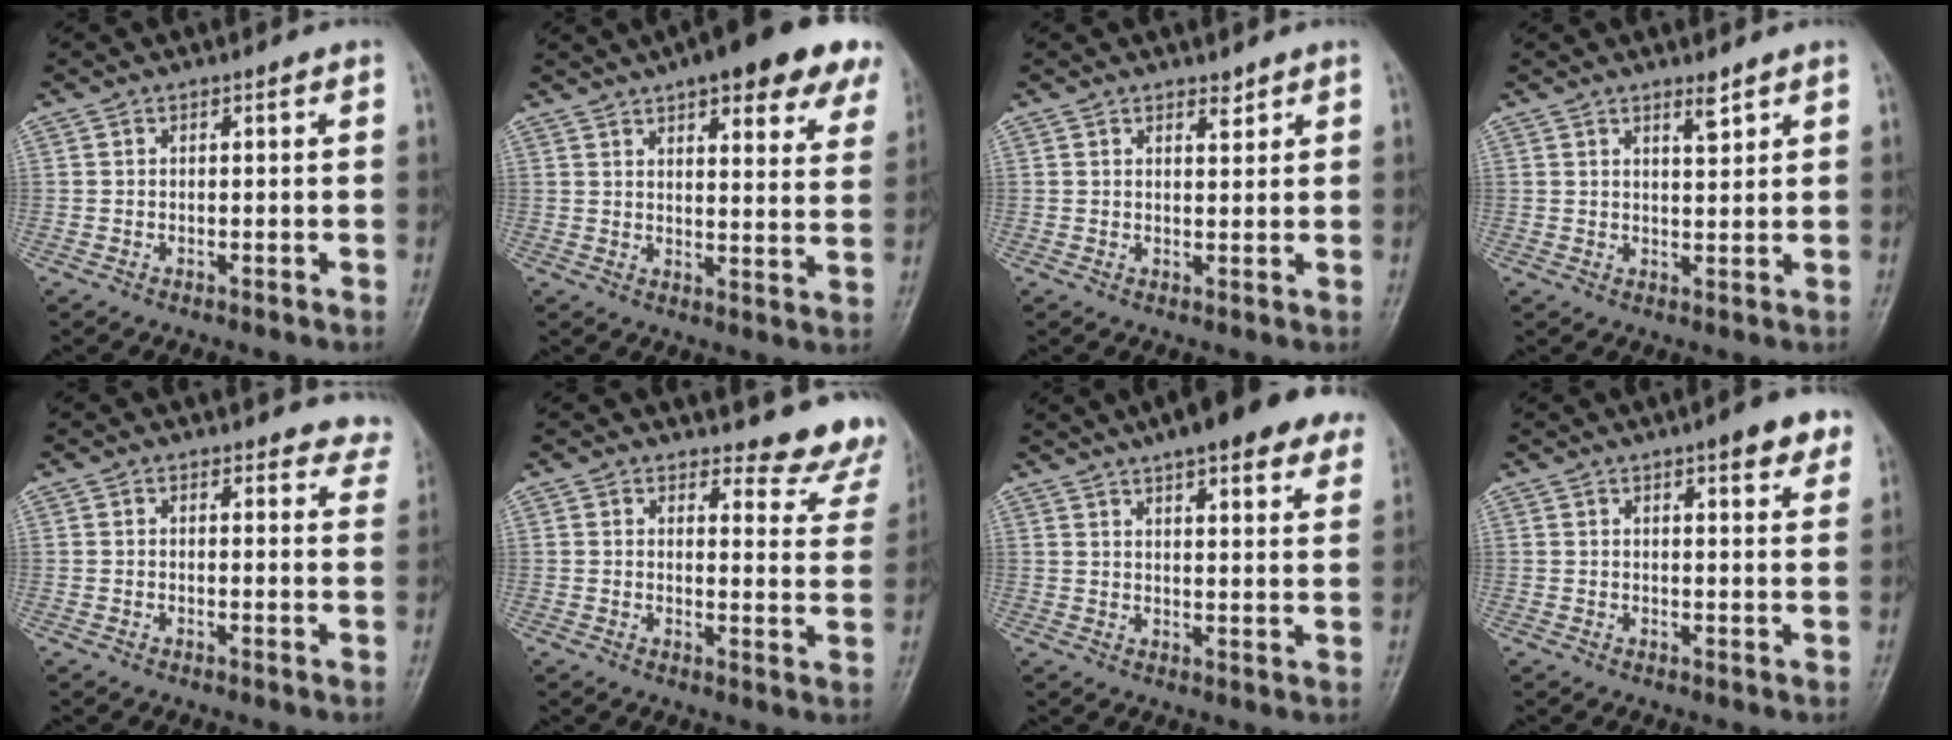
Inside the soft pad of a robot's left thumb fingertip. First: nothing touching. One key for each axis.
{"total": 20.9, "fx": 13.6, "fy": 6.6, "fz": 14.4, "tx": -0.156, "ty": -0.024, "tz": 0.159}
{"total": 1.8, "fx": 1.5, "fy": 0.7, "fz": 0.8, "tx": -0.003, "ty": -0.011, "tz": 0.023}
{"total": 2.9, "fx": 2.1, "fy": 0.7, "fz": 1.8, "tx": -0.026, "ty": -0.018, "tz": 0.037}
{"total": 7.9, "fx": 7.4, "fy": 2.7, "fz": 0.6, "tx": 0.051, "ty": -0.033, "tz": 0.052}
{"total": 10.8, "fx": 10.4, "fy": 3.0, "fz": 1.0, "tx": 0.030, "ty": -0.103, "tz": 0.095}
{"total": 17.4, "fx": 12.2, "fy": 4.9, "fz": 11.5, "tx": -0.134, "ty": -0.014, "tz": 0.150}
{"total": 6.8, "fx": 4.3, "fy": 1.9, "fz": 5.0, "tx": -0.049, "ty": -0.017, "tz": 0.052}